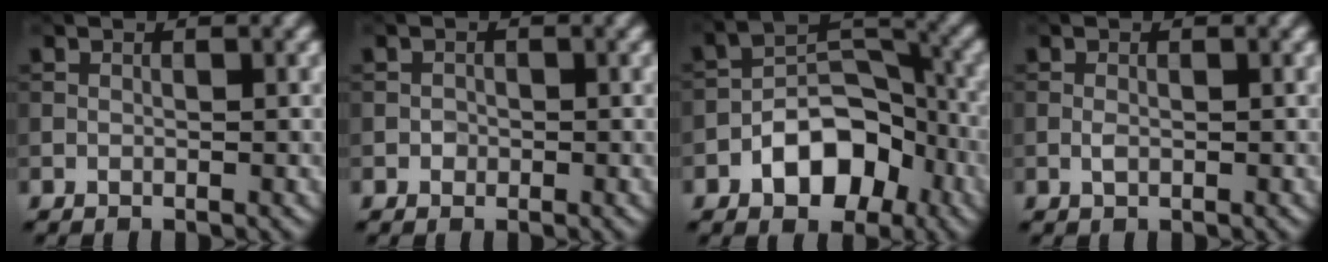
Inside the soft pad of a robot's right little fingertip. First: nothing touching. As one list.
[{"total": 0.8, "force": [-0.3, 0.7, 0.1], "torque": [0.003, -0.002, -0.006]}, {"total": 7.4, "force": [-3.5, 4.4, 4.7], "torque": [-0.060, 0.009, -0.064]}, {"total": 0.8, "force": [-0.2, 0.5, 0.6], "torque": [-0.017, -0.001, -0.006]}]